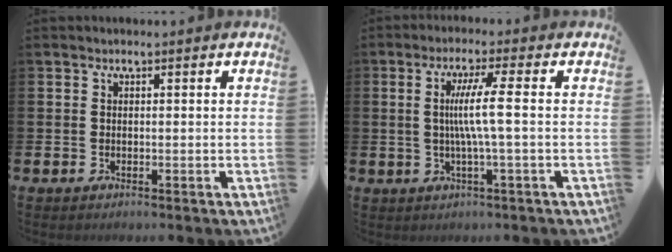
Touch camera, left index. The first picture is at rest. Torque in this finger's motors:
{"motor_torque": [0.21, 0.21, 0.65, 0.21]}